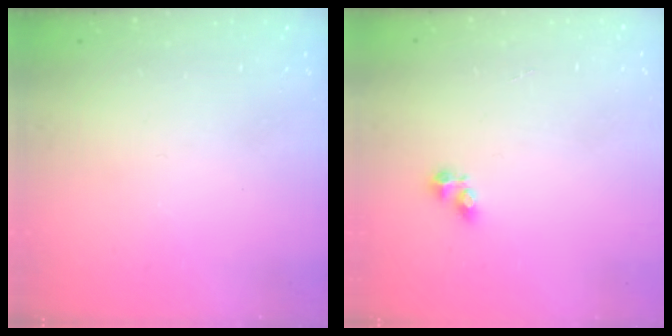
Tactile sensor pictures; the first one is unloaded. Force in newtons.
{"total": 3.9, "press": 3.9, "slide": 0.5}